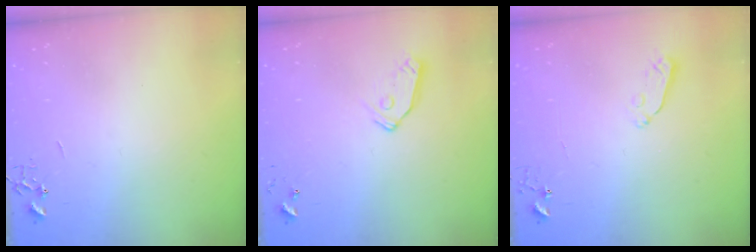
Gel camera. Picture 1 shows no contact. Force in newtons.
{"total": 8.1, "press": 8.1, "slide": 0.7}
{"total": 3.8, "press": 3.8, "slide": 0.6}